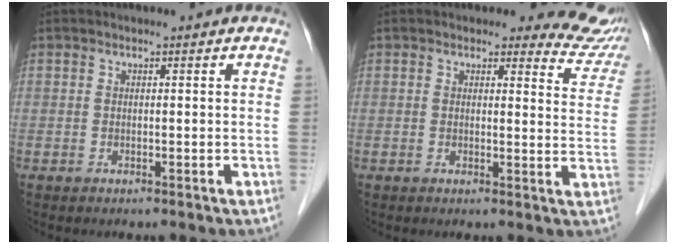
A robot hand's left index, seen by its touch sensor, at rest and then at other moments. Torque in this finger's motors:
{"motor_torque": [0.78, -0.81, 0.15, 0.00]}